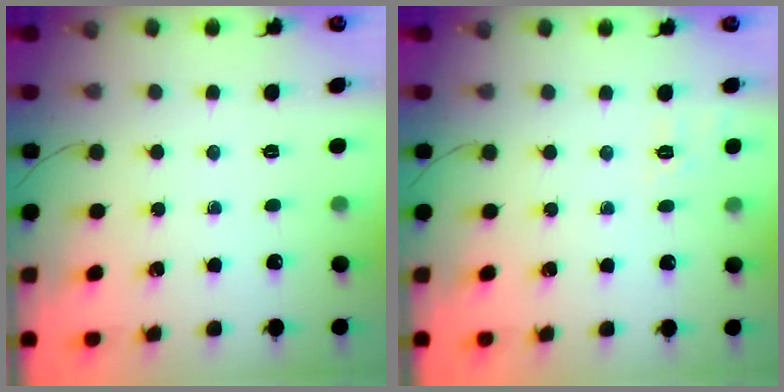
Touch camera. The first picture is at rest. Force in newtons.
{"total": 1.8, "press": 0.4, "slide": 1.7}